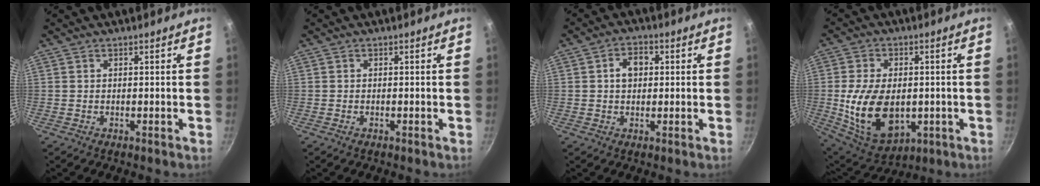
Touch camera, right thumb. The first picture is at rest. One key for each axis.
{"total": 0.0}
{"total": 4.6, "fx": 0.7, "fy": 3.5, "fz": 3.0, "tx": -0.023, "ty": 0.009, "tz": 0.007}
{"total": 16.0, "fx": -1.4, "fy": 10.4, "fz": 12.1, "tx": -0.204, "ty": -0.009, "tz": -0.004}